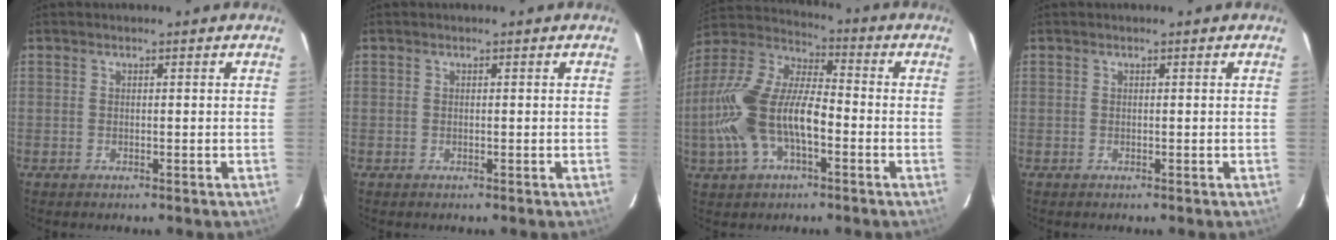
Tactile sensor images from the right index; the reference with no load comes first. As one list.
[{"total": 0.0}, {"total": 18.3, "force": [-4.6, 8.4, 15.5], "torque": [-0.331, 0.003, -0.089]}, {"total": 0.0}]